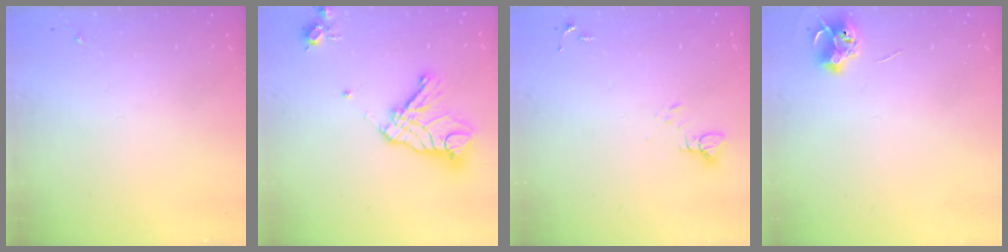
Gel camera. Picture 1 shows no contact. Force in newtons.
{"total": 17.6, "press": 17.5, "slide": 1.9}
{"total": 3.1, "press": 3.1, "slide": 0.1}
{"total": 6.5, "press": 6.5, "slide": 0.8}